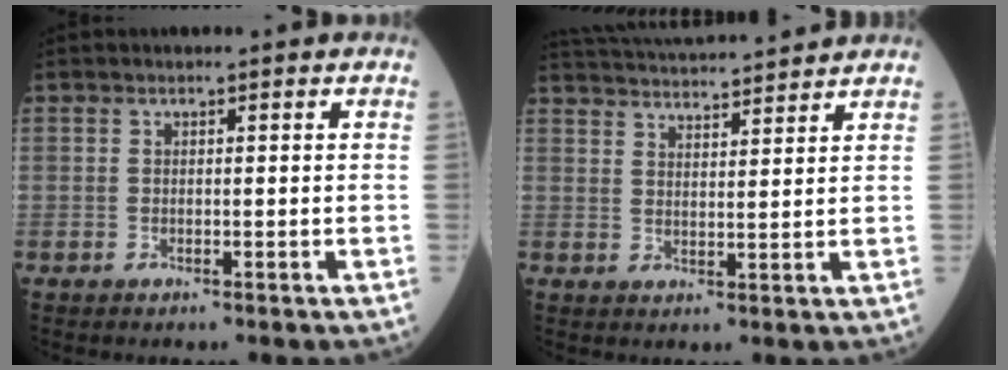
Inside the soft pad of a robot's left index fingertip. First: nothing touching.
{"total": 14.5, "force": [13.8, 1.0, 4.3], "torque": [-0.087, 0.032, 0.209]}